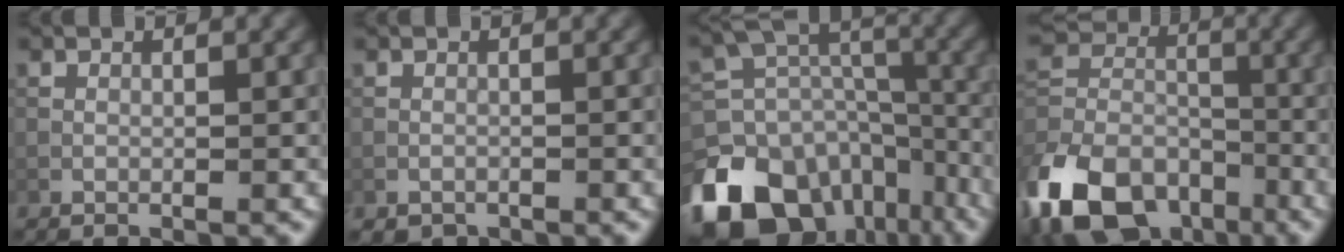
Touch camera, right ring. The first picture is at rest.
{"total": 0.9, "force": [-0.7, 0.5, 0.2], "torque": [-0.001, -0.003, -0.012]}
{"total": 17.3, "force": [-10.9, 11.7, 6.7], "torque": [-0.173, -0.028, -0.160]}
{"total": 13.8, "force": [-7.5, 9.0, 7.4], "torque": [-0.187, -0.006, -0.150]}